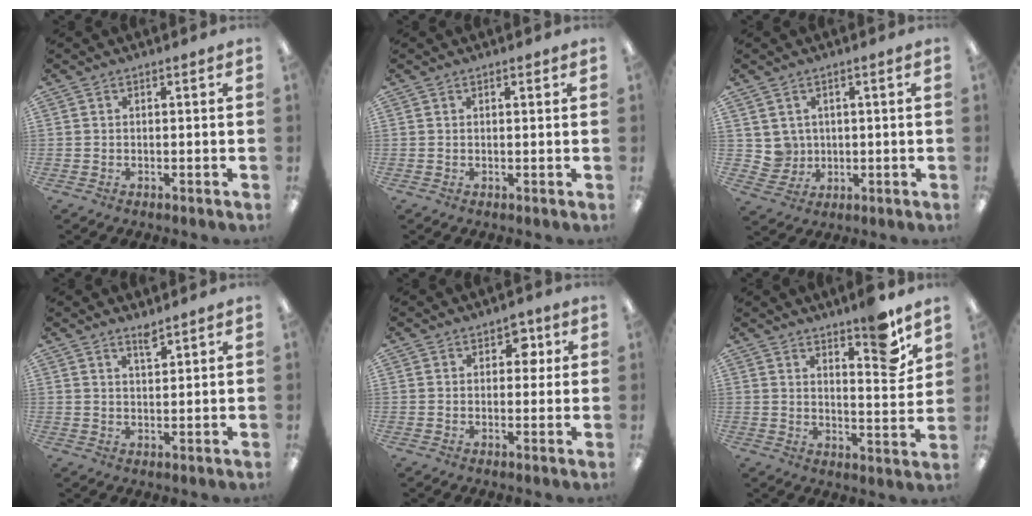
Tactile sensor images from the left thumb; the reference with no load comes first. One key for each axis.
{"total": 1.0, "fx": 0.6, "fy": 0.2, "fz": 0.8, "tx": -0.008, "ty": -0.002, "tz": 0.007}
{"total": 4.3, "fx": 1.8, "fy": 3.8, "fz": 0.0, "tx": -0.010, "ty": -0.003, "tz": 0.035}
{"total": 2.8, "fx": 2.4, "fy": 0.4, "fz": 1.3, "tx": -0.030, "ty": -0.003, "tz": 0.043}
{"total": 3.8, "fx": 1.5, "fy": 2.6, "fz": 2.3, "tx": -0.017, "ty": -0.004, "tz": 0.019}
{"total": 9.3, "fx": 7.2, "fy": 2.0, "fz": 5.6, "tx": -0.056, "ty": -0.053, "tz": 0.114}